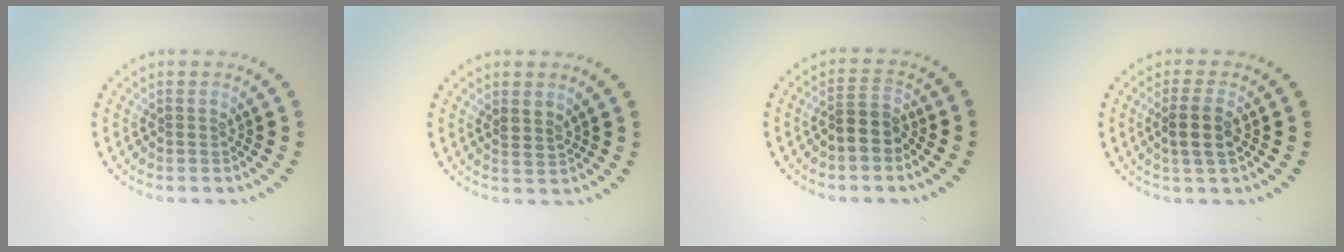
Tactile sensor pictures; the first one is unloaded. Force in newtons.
{"total": 1.4, "press": 1.2, "slide": 0.8}
{"total": 2.6, "press": 2.3, "slide": 1.3}
{"total": 2.6, "press": 2.3, "slide": 1.1}